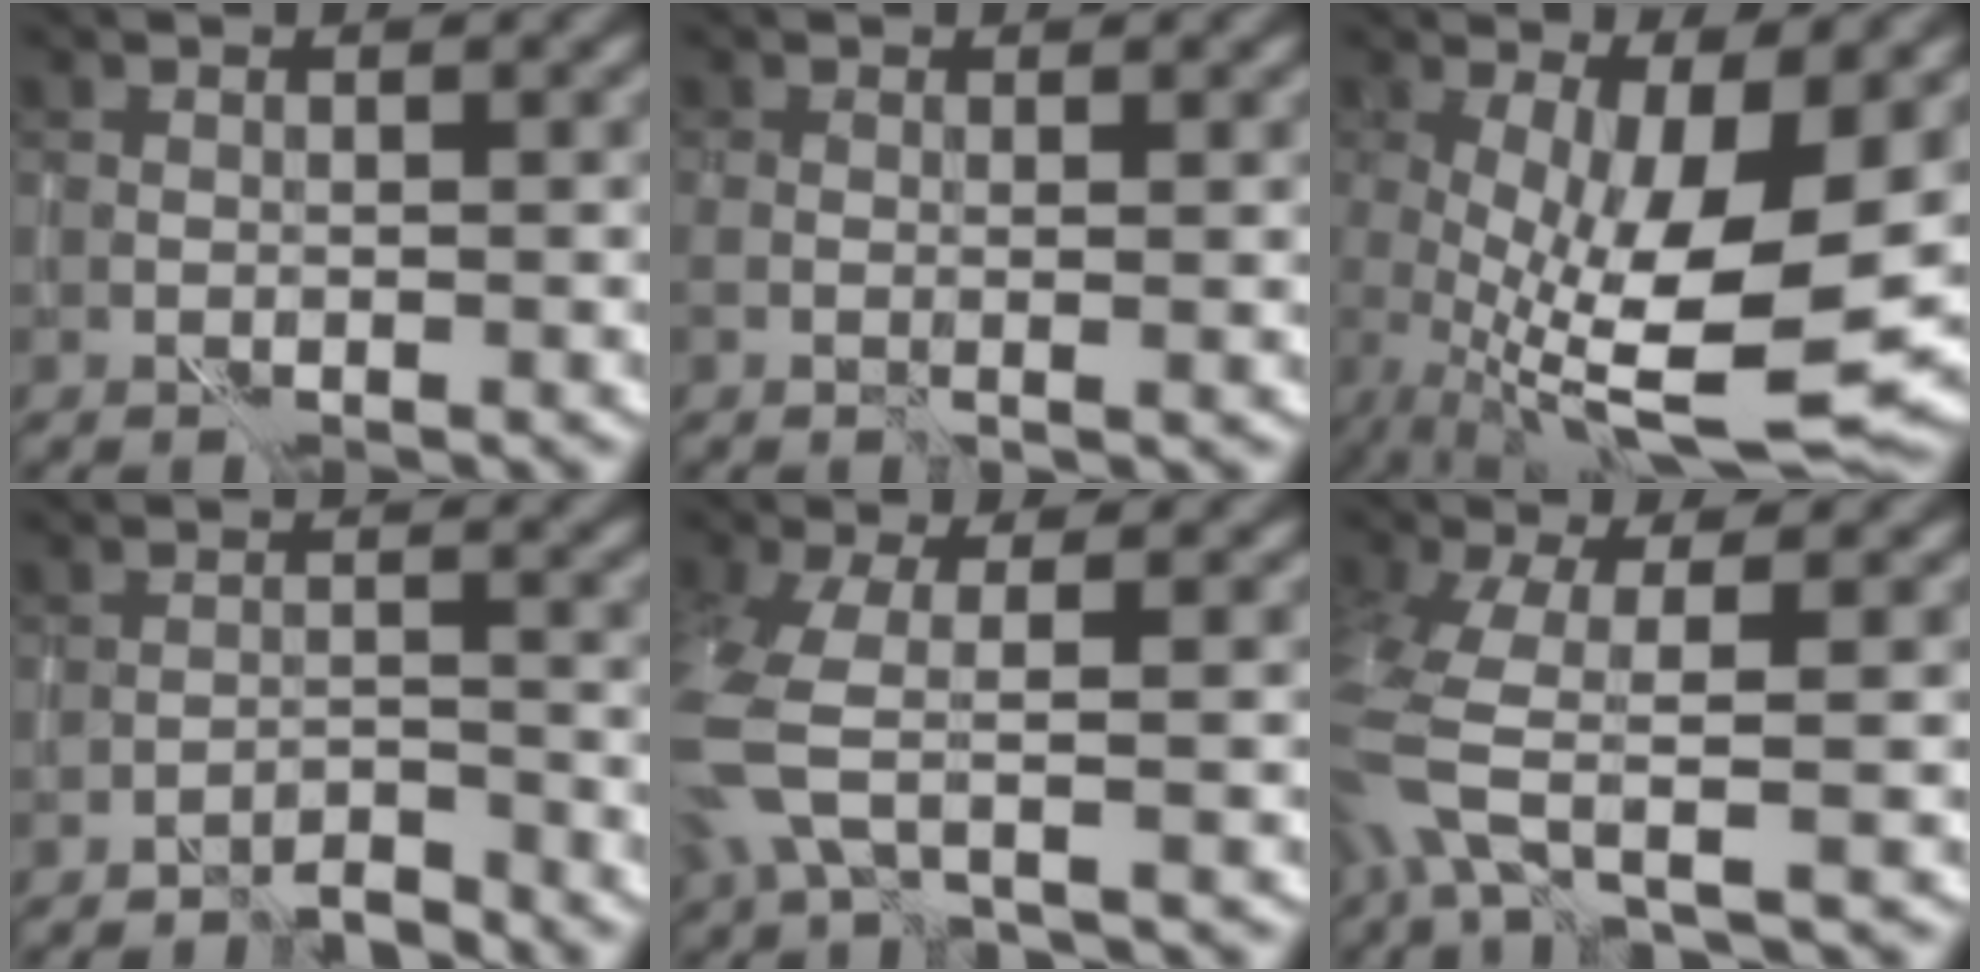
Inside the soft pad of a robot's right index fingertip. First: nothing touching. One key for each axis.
{"total": 1.3, "fx": 0.1, "fy": 0.2, "fz": 1.2, "tx": -0.020, "ty": -0.002, "tz": 0.003}
{"total": 11.4, "fx": -0.9, "fy": 3.5, "fz": 10.8, "tx": -0.184, "ty": -0.016, "tz": -0.005}
{"total": 2.7, "fx": -2.6, "fy": 0.3, "fz": 0.6, "tx": -0.004, "ty": 0.008, "tz": -0.048}
{"total": 5.1, "fx": -1.2, "fy": 2.0, "fz": 4.6, "tx": -0.132, "ty": -0.008, "tz": -0.032}
{"total": 5.8, "fx": -1.8, "fy": 1.9, "fz": 5.1, "tx": -0.134, "ty": -0.012, "tz": -0.042}